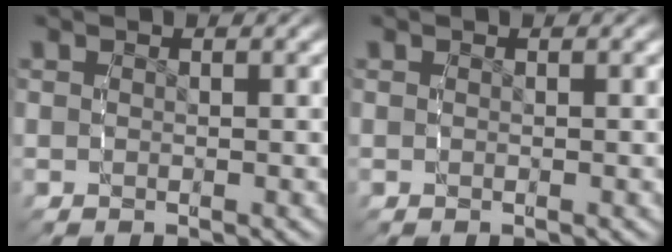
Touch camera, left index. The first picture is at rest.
{"total": 0.0}